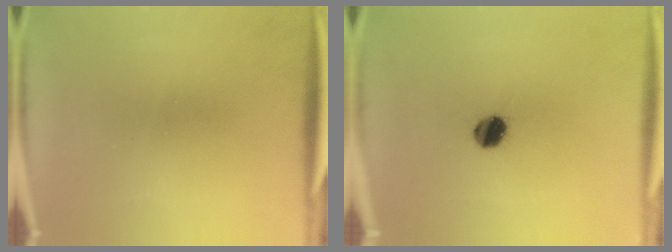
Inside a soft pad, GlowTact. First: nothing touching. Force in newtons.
{"total": 5.9}